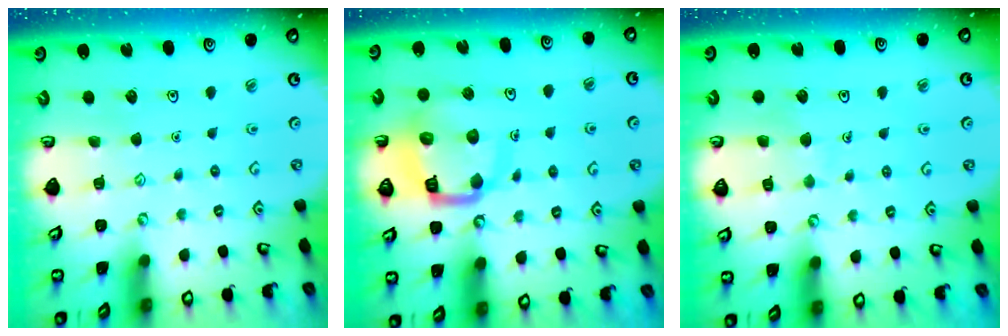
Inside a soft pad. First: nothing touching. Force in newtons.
{"total": 12.6, "press": 12.6, "slide": 1.4}
{"total": 4.4, "press": 4.4, "slide": 0.3}